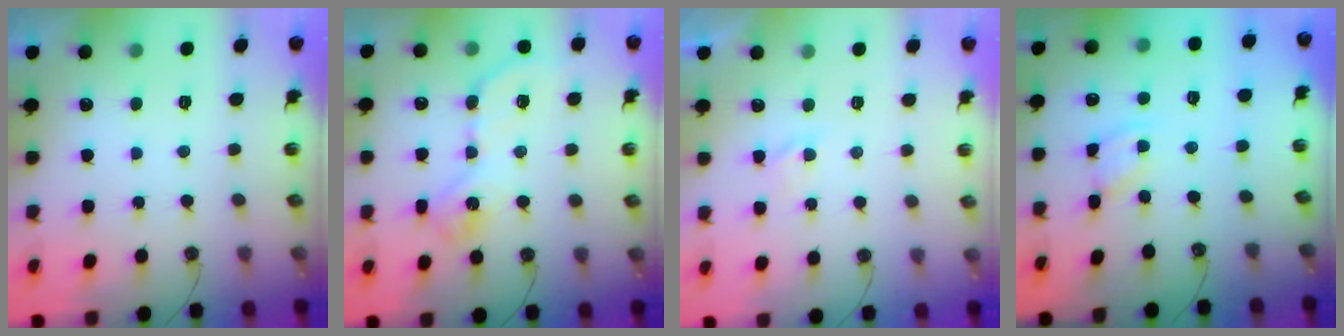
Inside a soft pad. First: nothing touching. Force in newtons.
{"total": 11.5, "press": 11.5, "slide": 0.3}
{"total": 0.9, "press": 0.9, "slide": 0.1}
{"total": 1.8, "press": 1.8, "slide": 0.3}